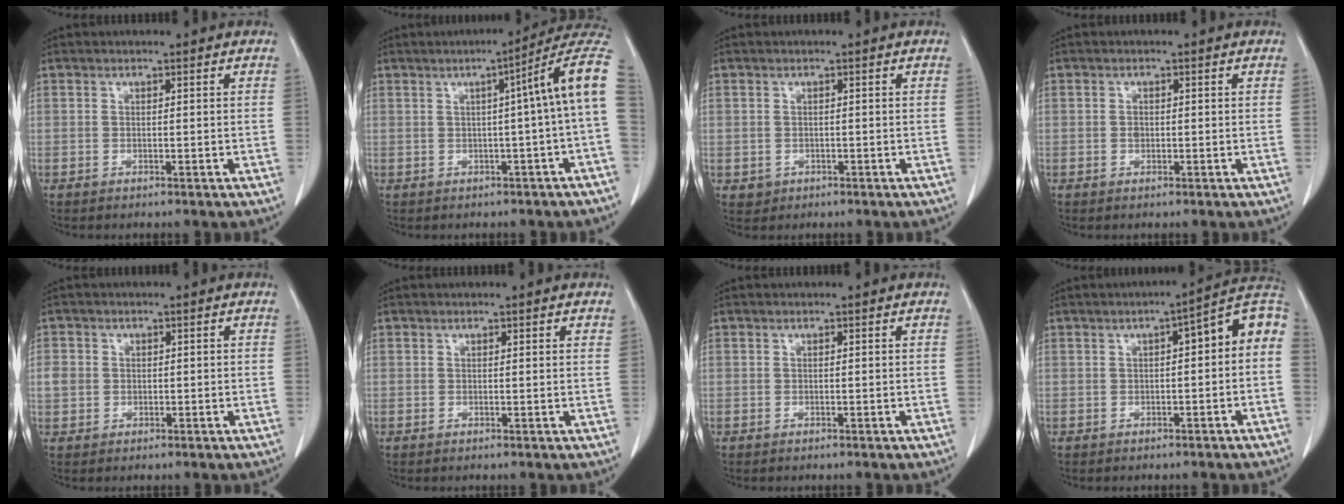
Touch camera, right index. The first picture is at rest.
{"total": 9.5, "force": [1.1, -1.1, 9.4], "torque": [-0.104, 0.030, 0.004]}
{"total": 1.7, "force": [-0.5, 1.6, 0.2], "torque": [-0.001, 0.004, -0.001]}
{"total": 0.9, "force": [-0.1, 0.7, 0.6], "torque": [-0.012, 0.002, 0.000]}
{"total": 3.0, "force": [0.1, 2.7, 1.1], "torque": [-0.021, 0.011, 0.006]}
{"total": 0.8, "force": [0.6, 0.2, 0.4], "torque": [-0.006, 0.001, 0.005]}
{"total": 0.0}
{"total": 7.8, "force": [0.7, 1.8, 7.6], "torque": [-0.100, 0.036, 0.003]}